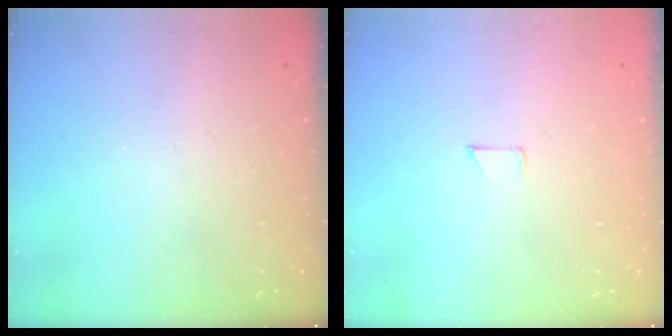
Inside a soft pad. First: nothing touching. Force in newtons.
{"total": 3.2, "press": 3.2, "slide": 0.3}